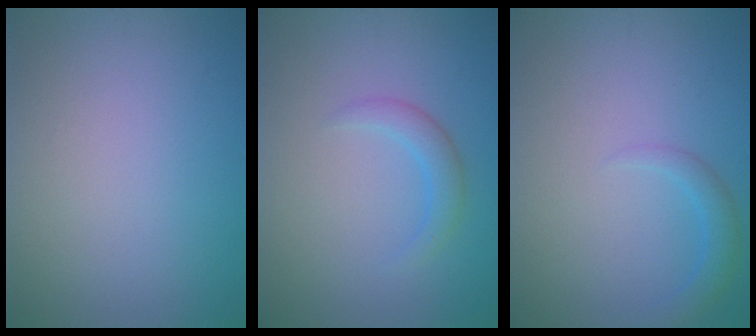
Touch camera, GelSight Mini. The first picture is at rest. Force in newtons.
{"total": 1.8, "press": 1.8, "slide": 0.1}
{"total": 1.8, "press": 1.8, "slide": 0.2}